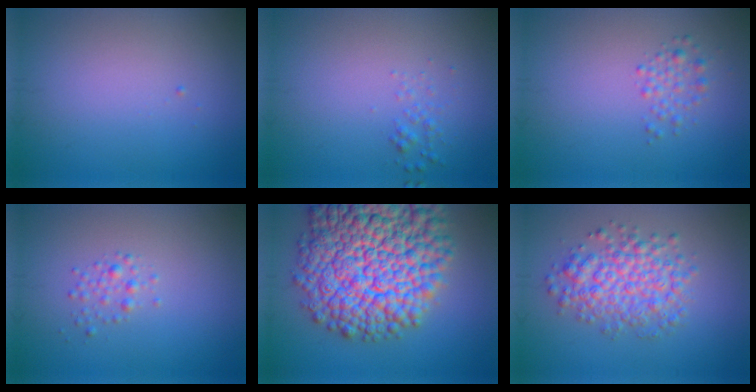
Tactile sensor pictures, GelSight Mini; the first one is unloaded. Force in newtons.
{"total": 1.0, "press": 1.0, "slide": 0.0}
{"total": 1.6, "press": 1.6, "slide": 0.1}
{"total": 1.2, "press": 1.2, "slide": 0.1}
{"total": 17.5, "press": 17.5, "slide": 0.7}
{"total": 5.0, "press": 5.0, "slide": 0.1}